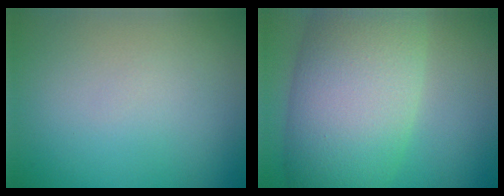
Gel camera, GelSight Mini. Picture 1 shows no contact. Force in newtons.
{"total": 11.7, "press": 11.7, "slide": 0.8}